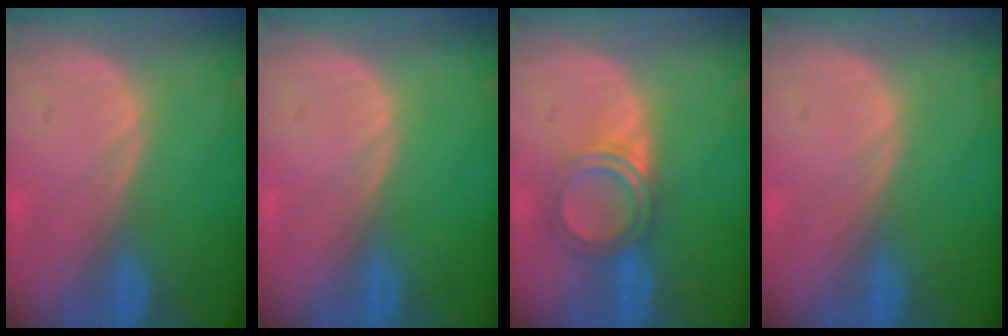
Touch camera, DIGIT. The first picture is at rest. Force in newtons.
{"total": 0.0}
{"total": 4.9, "press": 4.6, "slide": 1.4}
{"total": 0.0}